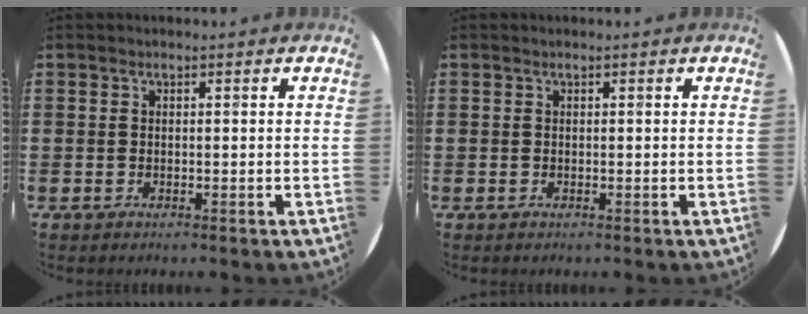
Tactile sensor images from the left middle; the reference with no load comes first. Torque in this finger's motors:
{"motor_torque": [0.19, -0.10, -0.01, -0.01]}